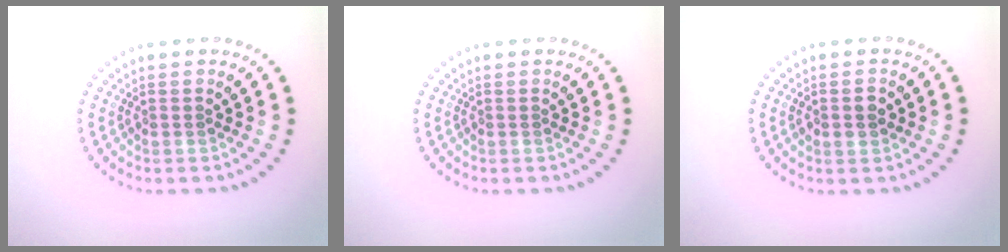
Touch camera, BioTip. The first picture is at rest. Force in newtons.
{"total": 0.0}
{"total": 1.7, "press": 1.7, "slide": 0.1}